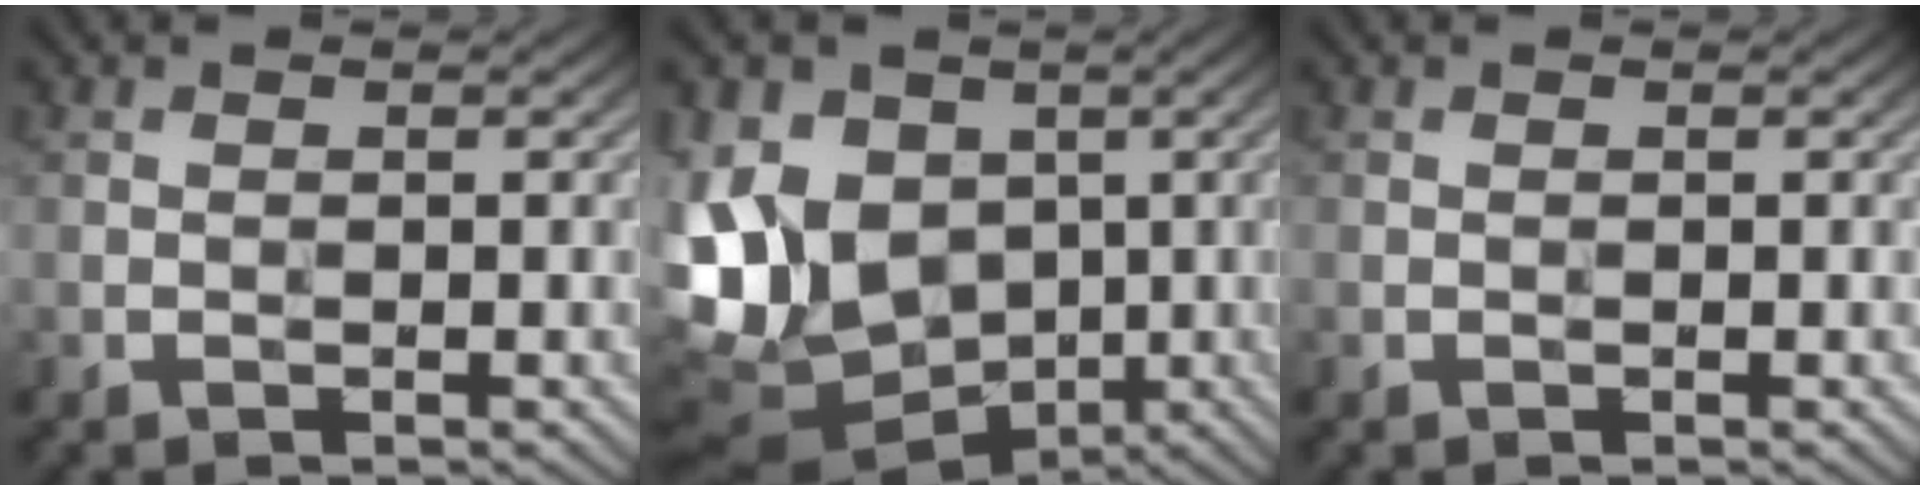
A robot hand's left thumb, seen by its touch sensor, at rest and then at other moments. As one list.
[{"total": 14.3, "force": [-1.1, 11.3, 8.7], "torque": [-0.226, 0.001, -0.017]}, {"total": 0.0}]